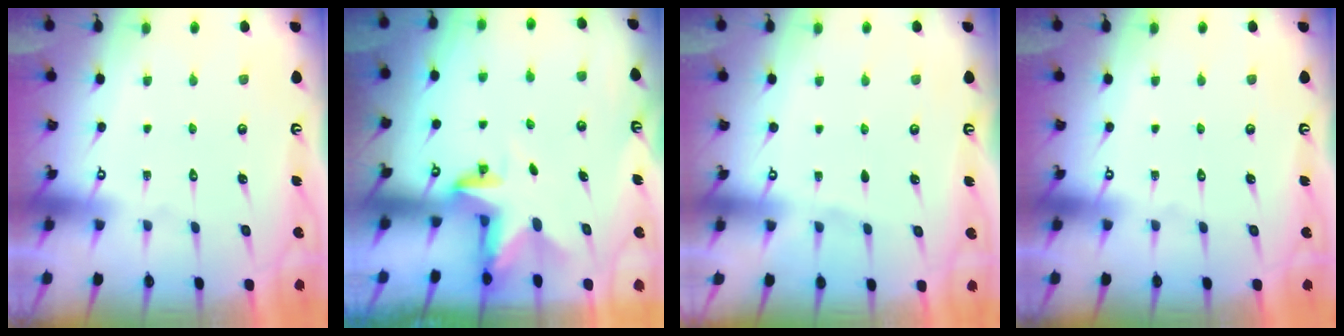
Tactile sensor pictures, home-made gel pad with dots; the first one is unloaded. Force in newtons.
{"total": 2.8, "press": 2.8, "slide": 0.2}
{"total": 2.1, "press": 2.1, "slide": 0.3}
{"total": 0.0}